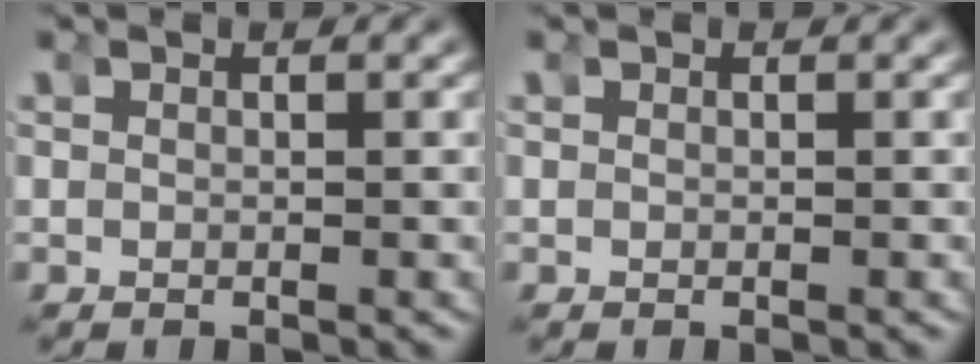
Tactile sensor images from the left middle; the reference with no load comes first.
{"total": 0.0}